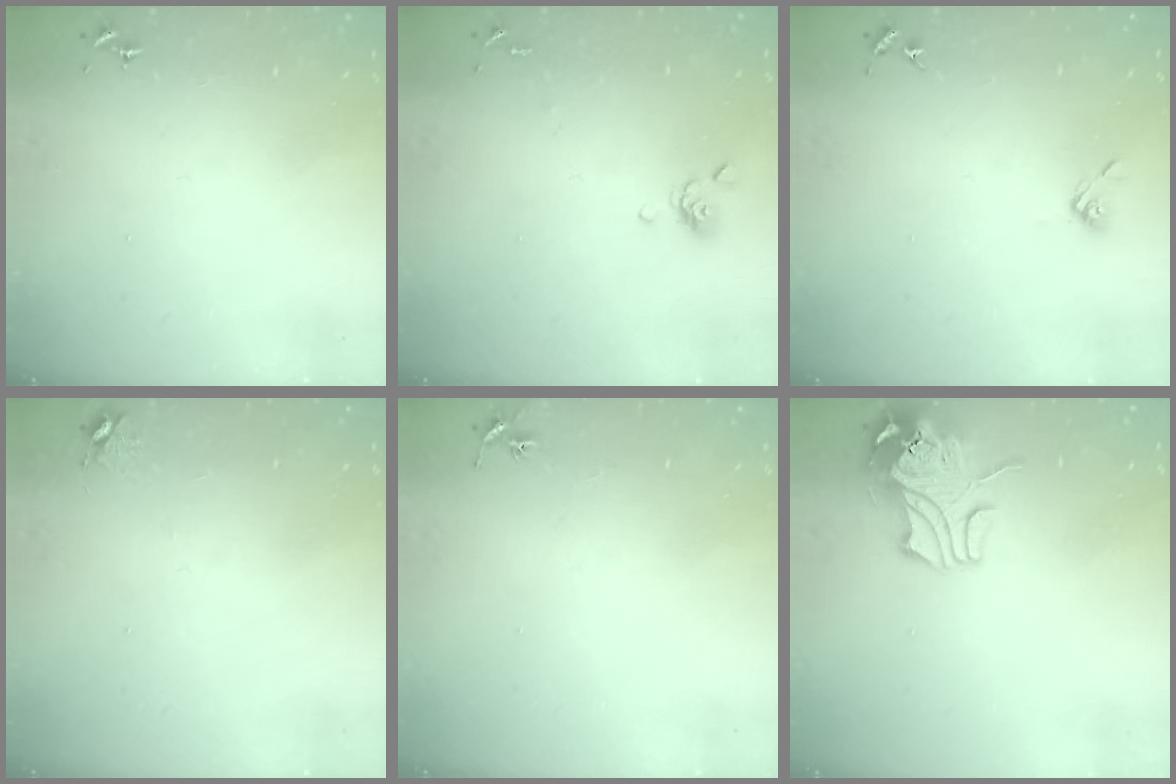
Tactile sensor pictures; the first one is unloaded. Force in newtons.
{"total": 6.4, "press": 6.2, "slide": 1.5}
{"total": 5.2, "press": 4.8, "slide": 2.1}
{"total": 4.7, "press": 4.7, "slide": 0.6}
{"total": 2.9, "press": 2.9, "slide": 0.3}
{"total": 10.8, "press": 10.6, "slide": 1.6}